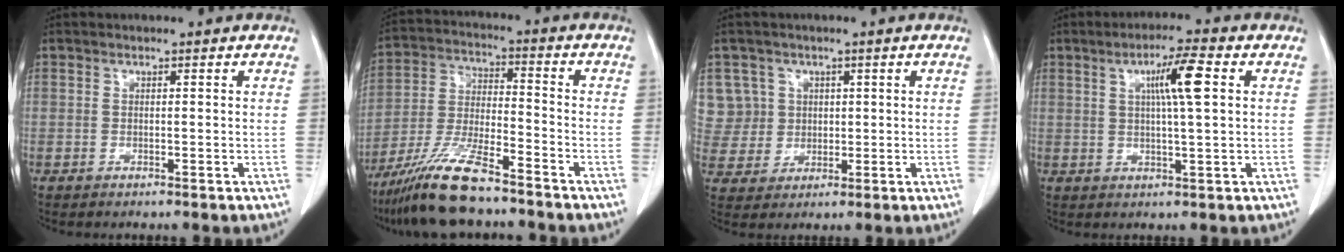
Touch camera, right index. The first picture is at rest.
{"total": 12.0, "force": [-9.4, 1.6, 7.3], "torque": [-0.148, -0.022, -0.177]}
{"total": 7.4, "force": [2.5, 6.9, -0.1], "torque": [0.006, 0.024, 0.061]}
{"total": 6.8, "force": [1.9, 0.0, 6.6], "torque": [-0.114, 0.003, 0.031]}